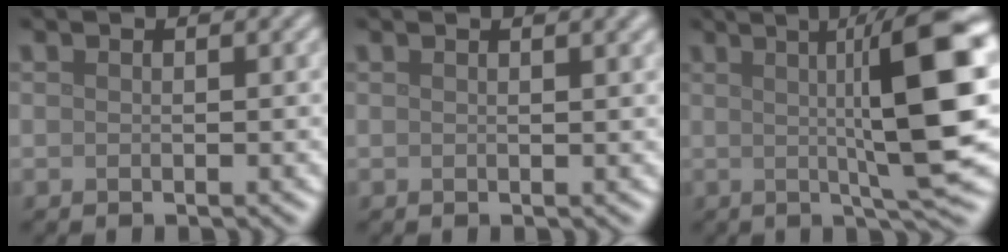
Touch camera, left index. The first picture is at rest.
{"total": 2.1, "force": [1.1, 0.8, 1.6], "torque": [-0.011, 0.003, 0.009]}
{"total": 11.6, "force": [1.3, 1.9, 11.4], "torque": [-0.137, 0.007, 0.018]}